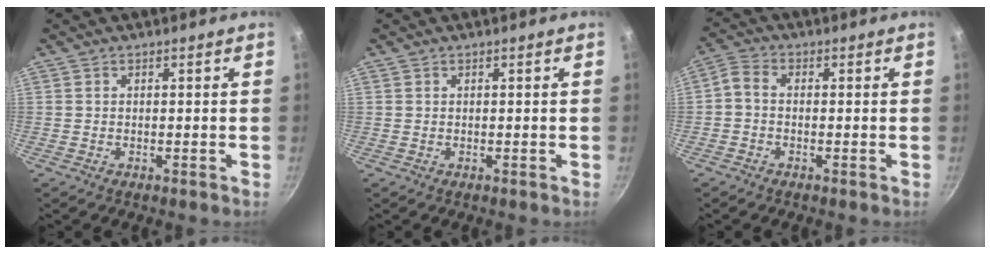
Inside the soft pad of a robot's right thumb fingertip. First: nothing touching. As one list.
[{"total": 0.0}, {"total": 3.1, "force": [-0.9, 2.2, 2.1], "torque": [-0.052, 0.018, -0.031]}]